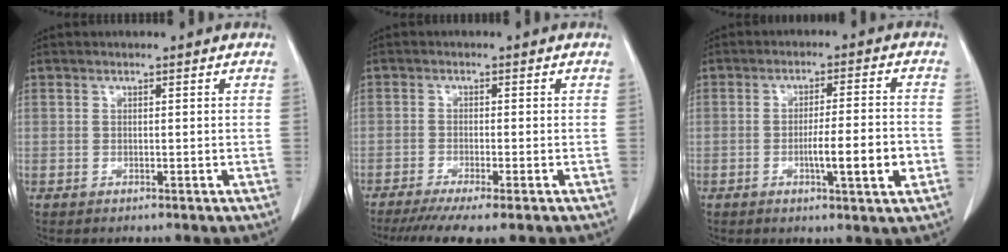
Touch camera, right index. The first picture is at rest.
{"total": 8.1, "force": [-6.2, 0.4, 5.2], "torque": [-0.075, -0.016, -0.096]}
{"total": 7.9, "force": [-2.3, 0.3, 7.5], "torque": [-0.115, -0.003, -0.035]}